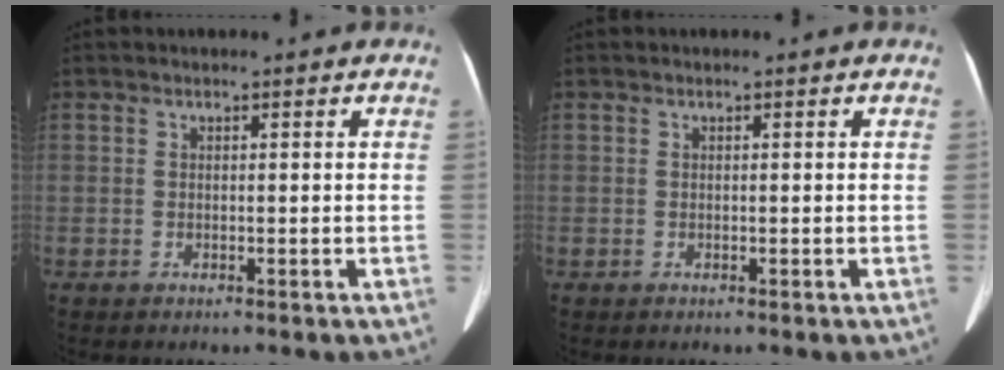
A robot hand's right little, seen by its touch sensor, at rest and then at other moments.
{"total": 0.0}